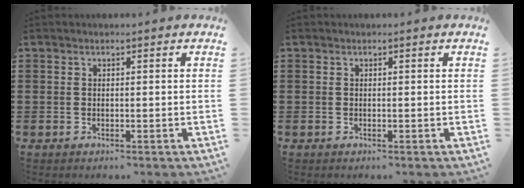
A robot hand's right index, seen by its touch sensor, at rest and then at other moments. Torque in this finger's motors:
{"motor_torque": [0.01, 0.01, 0.00, 0.00]}